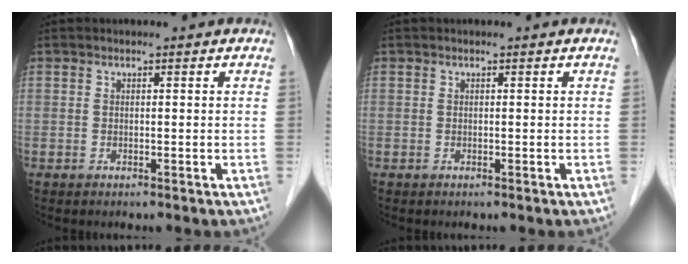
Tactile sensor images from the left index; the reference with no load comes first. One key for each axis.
{"total": 0.0}